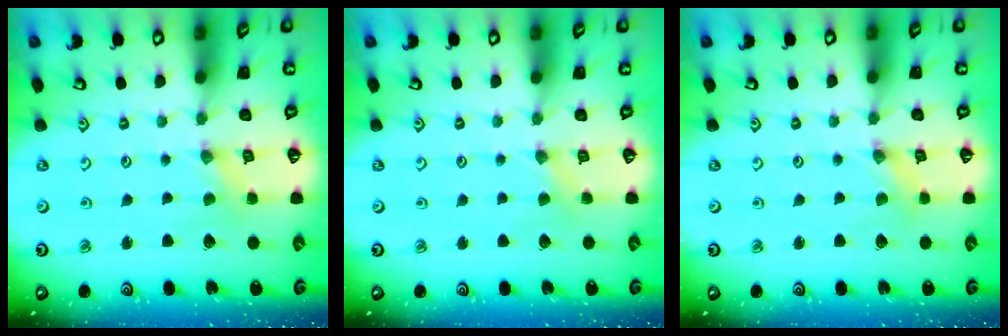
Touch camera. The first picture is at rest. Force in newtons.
{"total": 2.0, "press": 2.0, "slide": 0.4}
{"total": 0.5, "press": 0.5, "slide": 0.1}